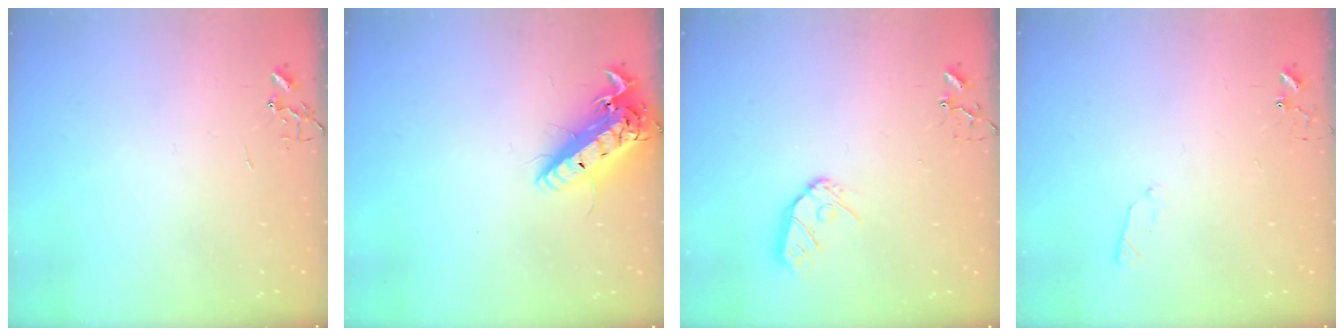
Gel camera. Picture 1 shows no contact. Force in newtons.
{"total": 17.4, "press": 16.9, "slide": 4.1}
{"total": 9.1, "press": 9.1, "slide": 0.9}
{"total": 4.4, "press": 4.4, "slide": 0.5}